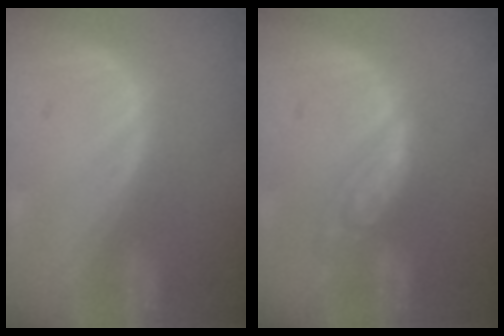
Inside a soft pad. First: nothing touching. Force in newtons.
{"total": 5.6, "press": 4.9, "slide": 2.7}